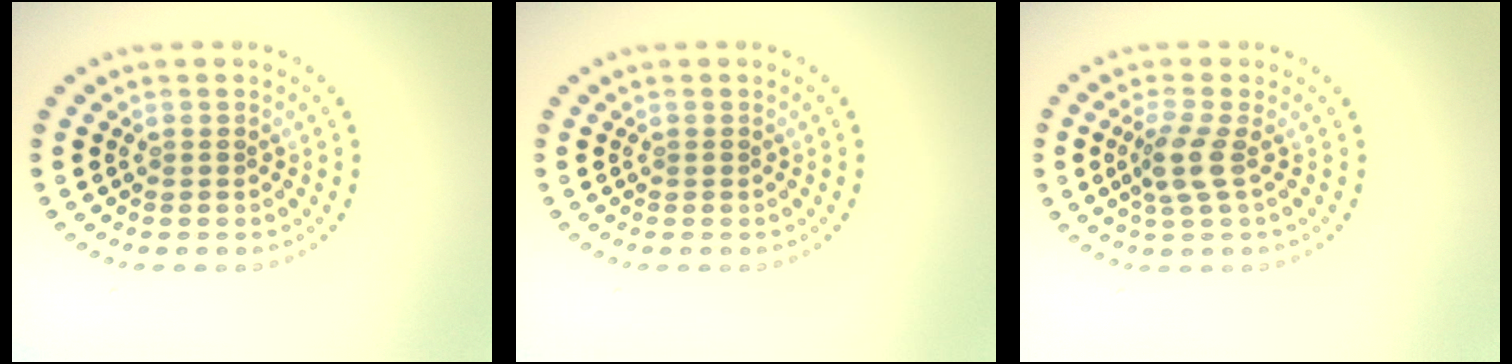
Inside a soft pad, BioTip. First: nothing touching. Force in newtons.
{"total": 0.0}
{"total": 2.5, "press": 1.9, "slide": 1.6}